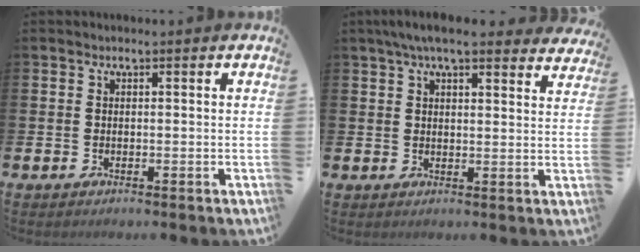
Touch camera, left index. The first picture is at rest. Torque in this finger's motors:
{"motor_torque": [1.07, -1.06, 1.04, 0.21]}